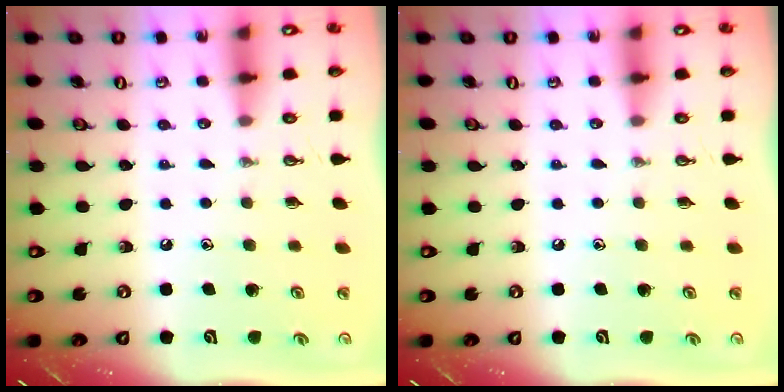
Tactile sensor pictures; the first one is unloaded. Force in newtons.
{"total": 0.0}